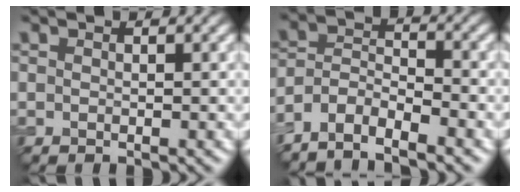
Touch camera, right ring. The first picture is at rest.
{"total": 4.6, "force": [-3.9, 1.2, 2.1], "torque": [-0.033, 0.001, -0.081]}